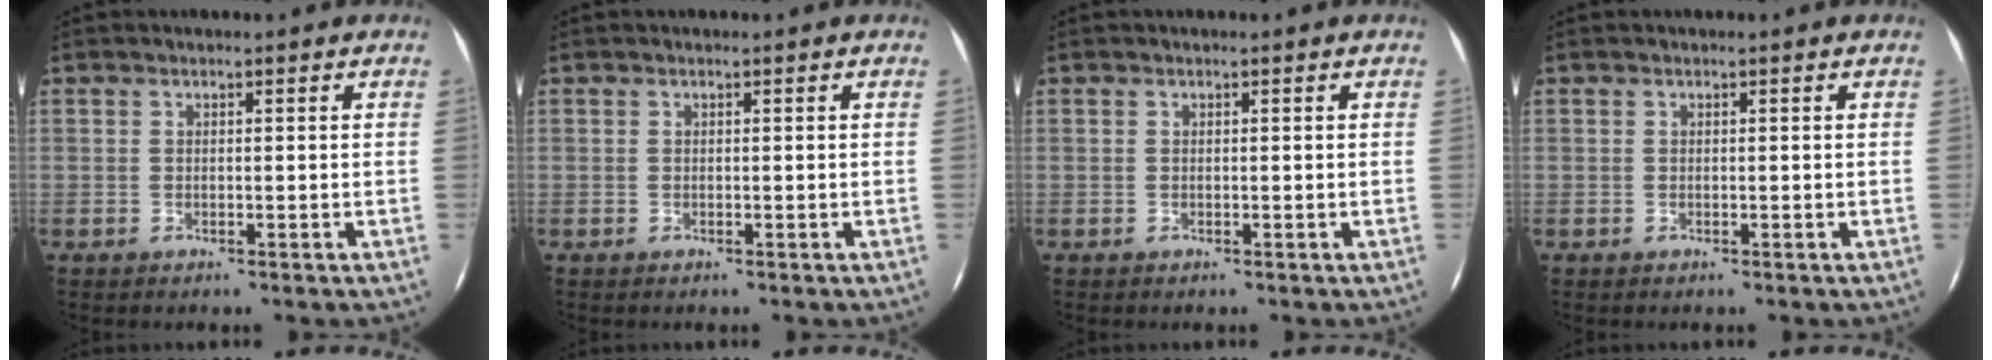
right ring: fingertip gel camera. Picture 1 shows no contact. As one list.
[{"total": 0.0}, {"total": 0.0}, {"total": 0.0}]